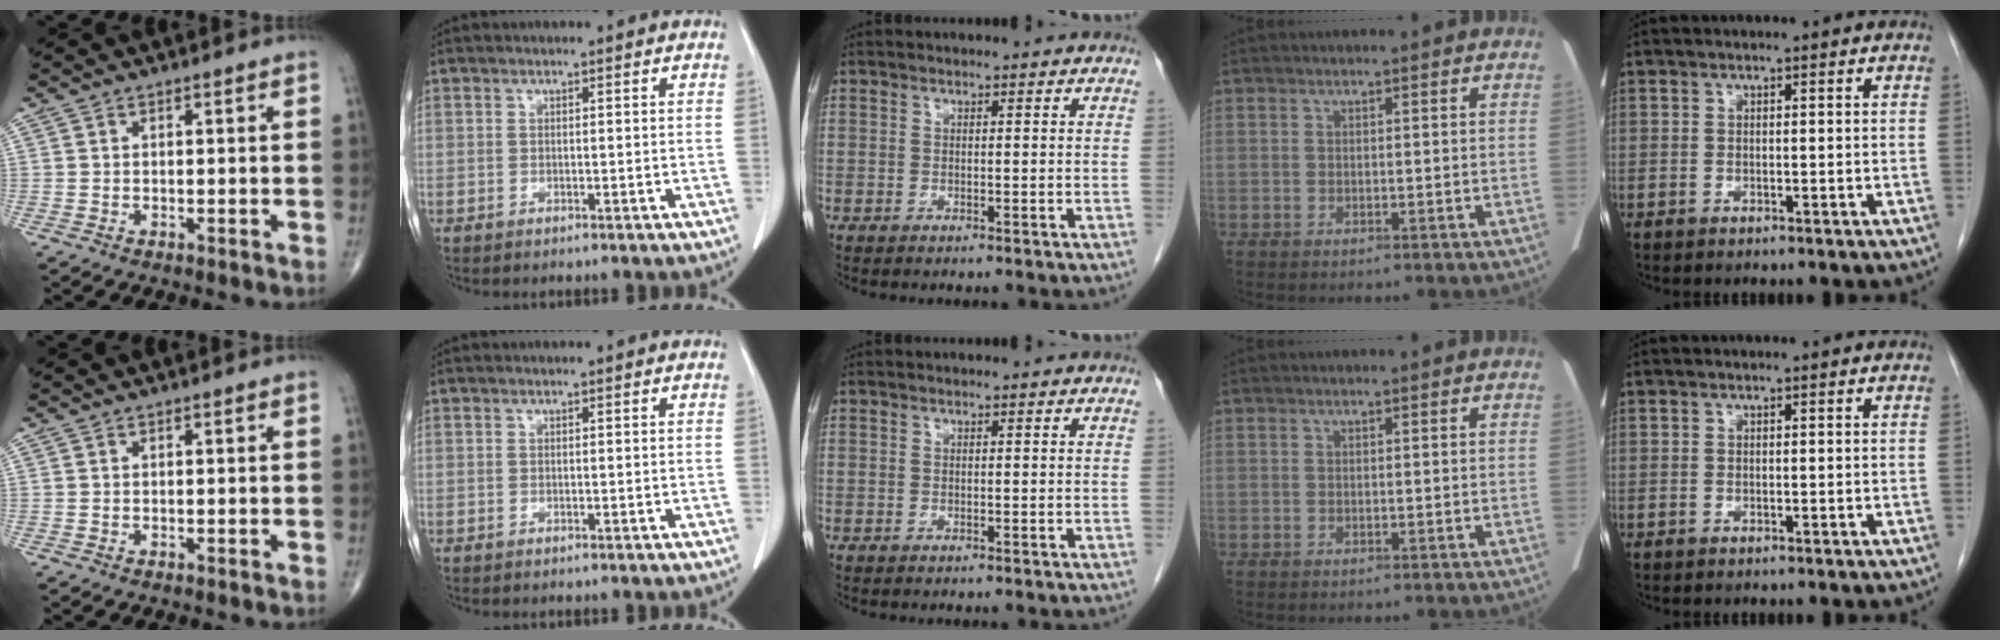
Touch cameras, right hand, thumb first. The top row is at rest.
{}